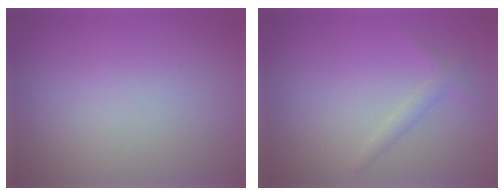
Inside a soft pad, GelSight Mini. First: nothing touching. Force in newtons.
{"total": 1.3, "press": 1.3, "slide": 0.0}